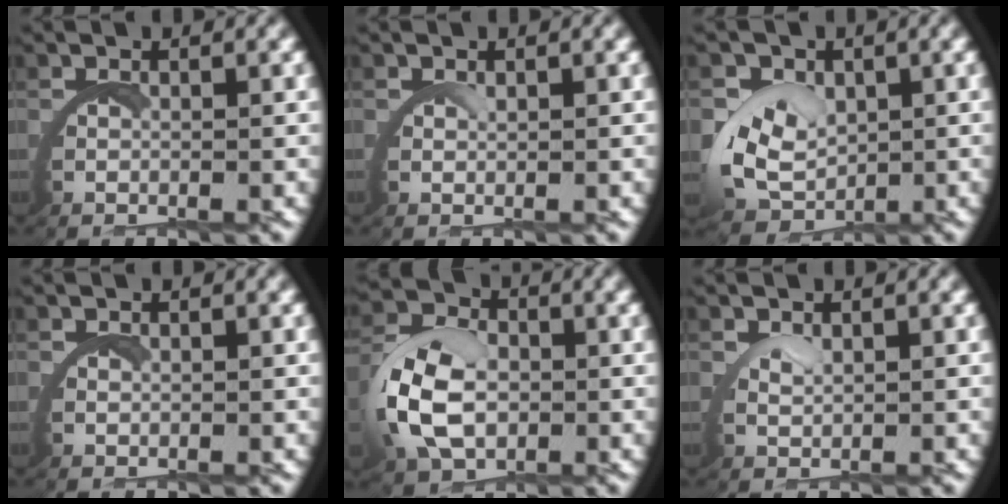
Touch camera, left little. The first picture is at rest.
{"total": 0.9, "force": [0.9, -0.4, 0.1], "torque": [-0.006, -0.002, 0.018]}
{"total": 5.5, "force": [0.5, 4.2, 3.4], "torque": [-0.095, -0.022, 0.018]}
{"total": 0.7, "force": [0.7, 0.0, 0.0], "torque": [-0.007, -0.003, 0.013]}
{"total": 5.9, "force": [0.4, 3.9, 4.5], "torque": [-0.112, 0.004, 0.007]}
{"total": 1.3, "force": [1.2, -0.5, 0.3], "torque": [-0.008, -0.001, 0.026]}